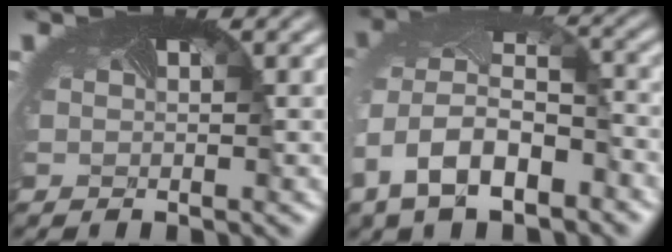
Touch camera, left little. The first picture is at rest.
{"total": 9.3, "force": [-4.3, 5.5, 6.2], "torque": [-0.142, -0.028, -0.066]}